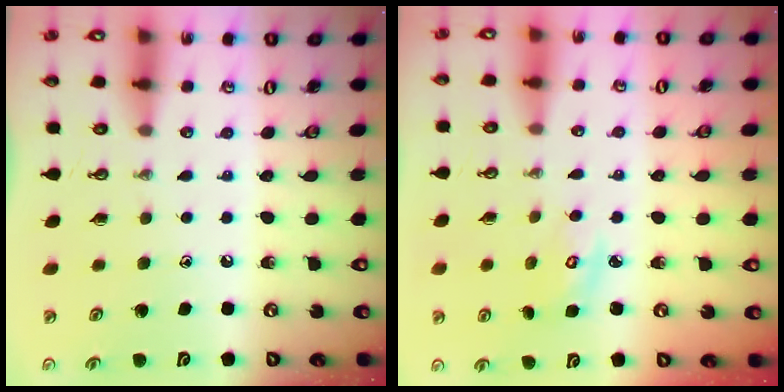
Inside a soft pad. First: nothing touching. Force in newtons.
{"total": 3.0, "press": 3.0, "slide": 0.1}